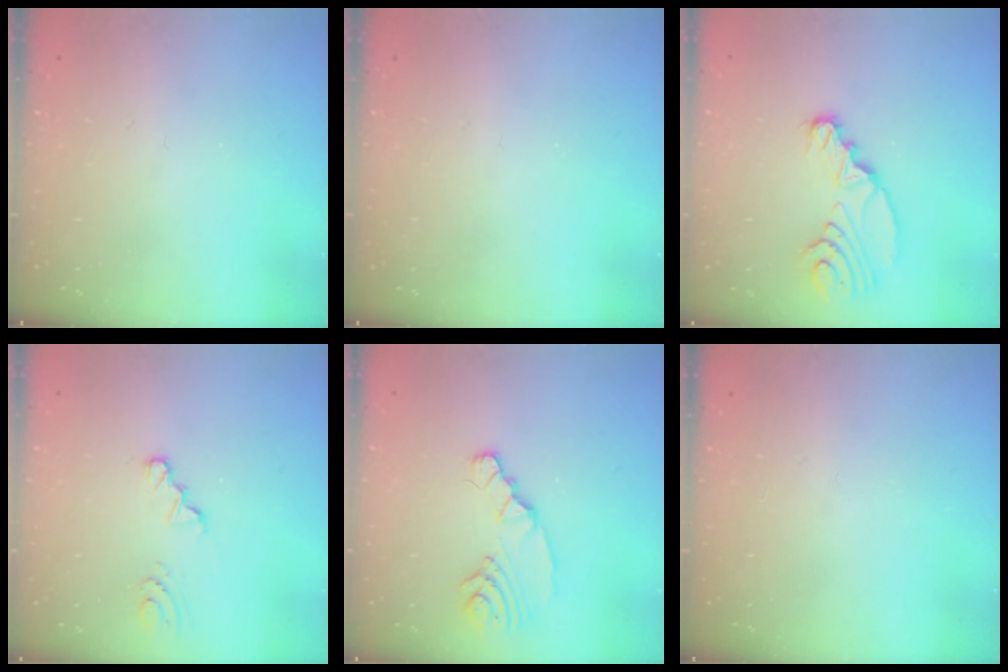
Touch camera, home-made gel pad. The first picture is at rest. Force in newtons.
{"total": 0.0}
{"total": 10.3, "press": 10.1, "slide": 2.1}
{"total": 1.0, "press": 1.0, "slide": 0.2}
{"total": 7.1, "press": 7.1, "slide": 0.4}
{"total": 0.0}